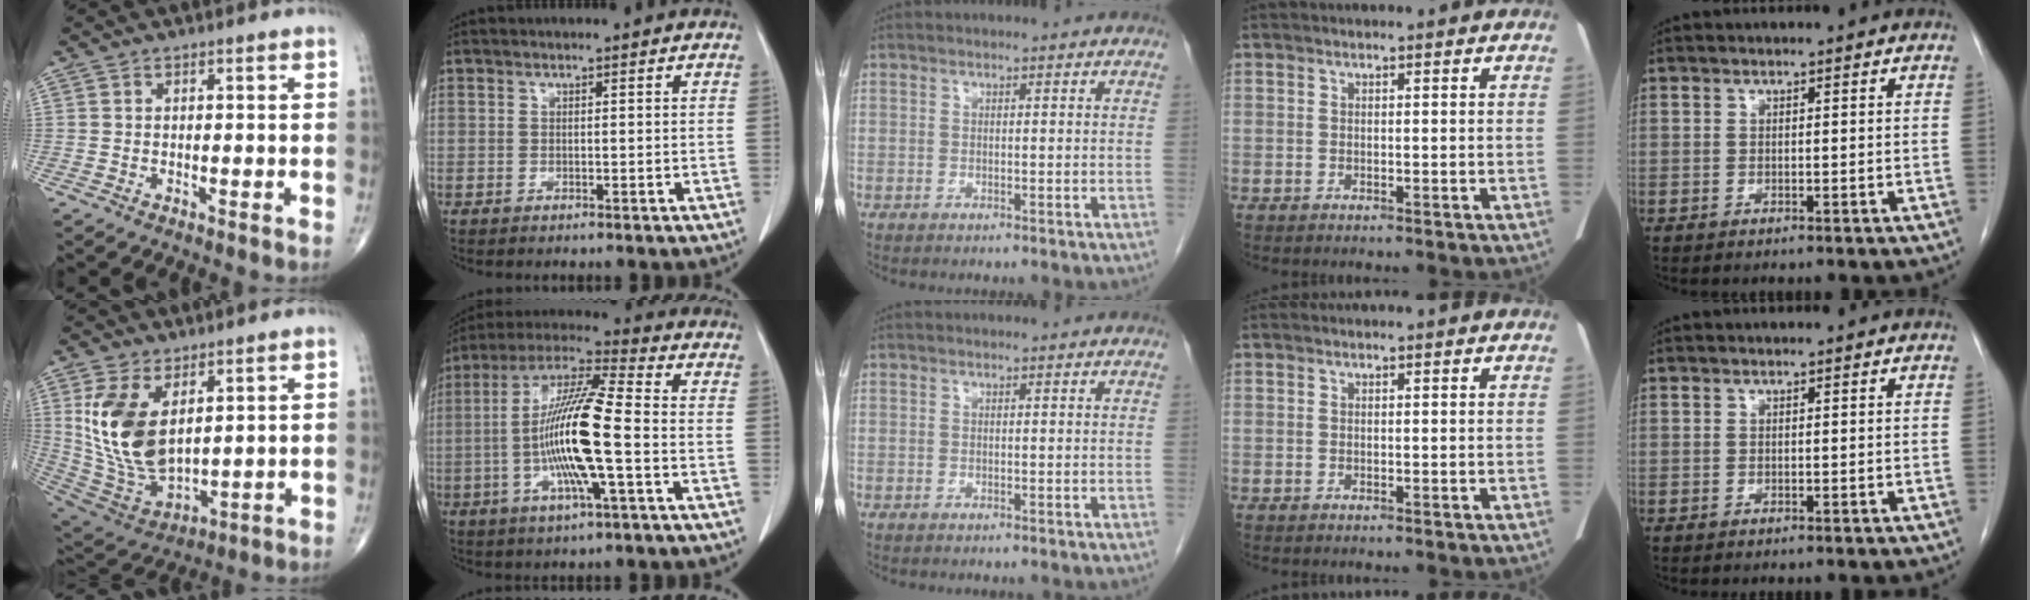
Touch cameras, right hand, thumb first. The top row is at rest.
{"thumb": {"total": 16.2, "force": [4.5, 9.0, 12.7], "torque": [-0.238, -0.024, 0.109]}, "index": {"total": 15.3, "force": [-2.5, 0.9, 15.1], "torque": [-0.293, 0.001, -0.054]}}